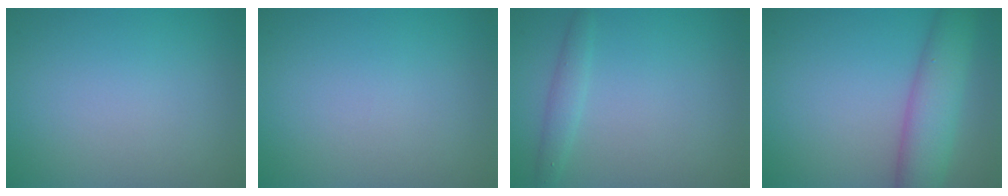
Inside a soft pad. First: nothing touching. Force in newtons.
{"total": 0.0}
{"total": 1.5, "press": 1.5, "slide": 0.0}
{"total": 5.7, "press": 5.7, "slide": 0.2}